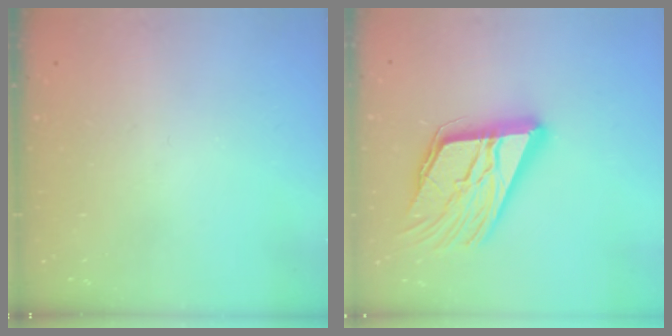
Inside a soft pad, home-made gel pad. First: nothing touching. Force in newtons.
{"total": 20.2, "press": 20.1, "slide": 2.1}